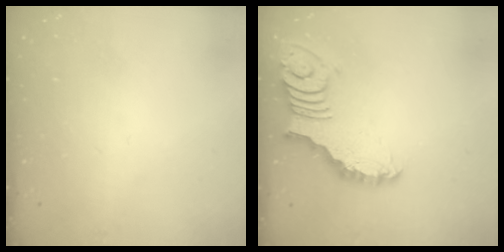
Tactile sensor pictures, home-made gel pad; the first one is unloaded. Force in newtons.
{"total": 5.7, "press": 5.6, "slide": 0.7}